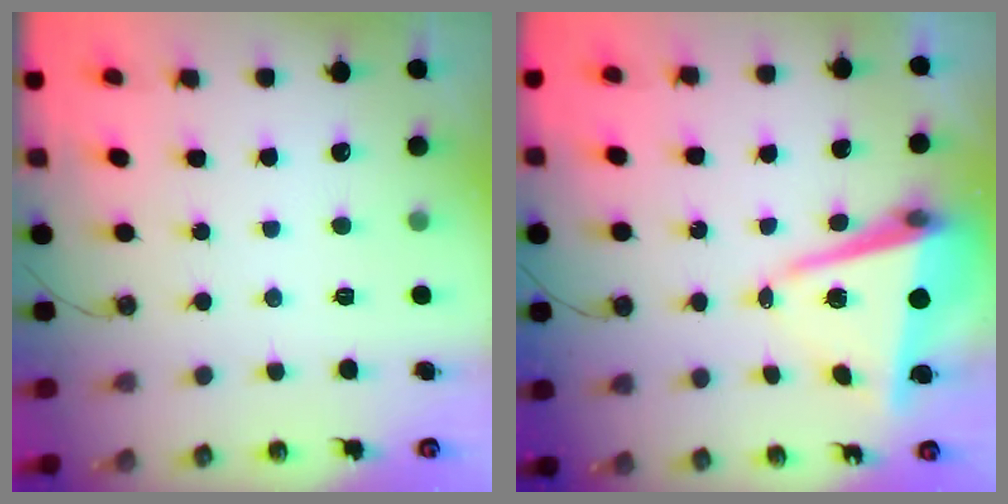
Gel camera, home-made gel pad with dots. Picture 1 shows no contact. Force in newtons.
{"total": 8.9, "press": 8.8, "slide": 0.7}